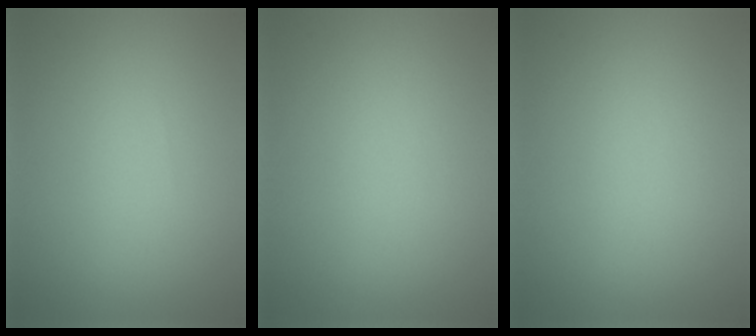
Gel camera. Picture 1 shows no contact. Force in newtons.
{"total": 0.0}
{"total": 0.0}